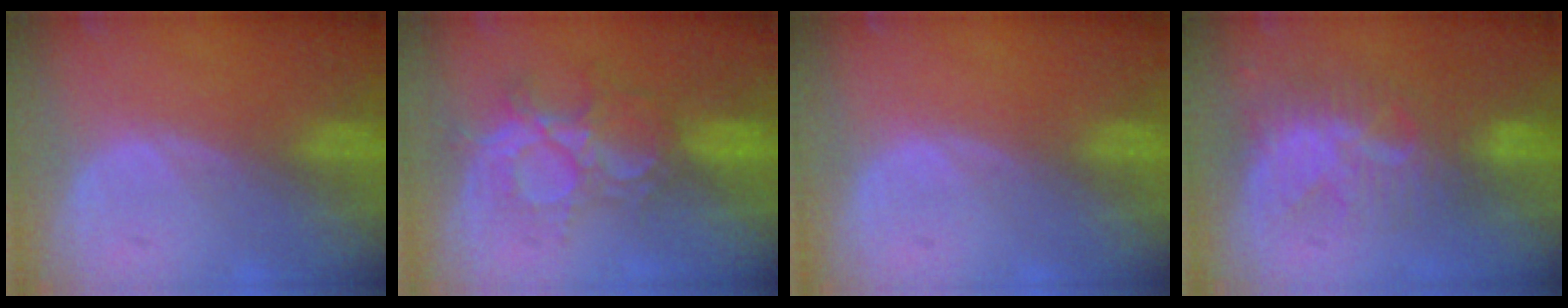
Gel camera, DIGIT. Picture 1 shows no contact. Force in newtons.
{"total": 9.2, "press": 7.8, "slide": 4.8}
{"total": 0.0}
{"total": 8.7, "press": 7.6, "slide": 4.2}